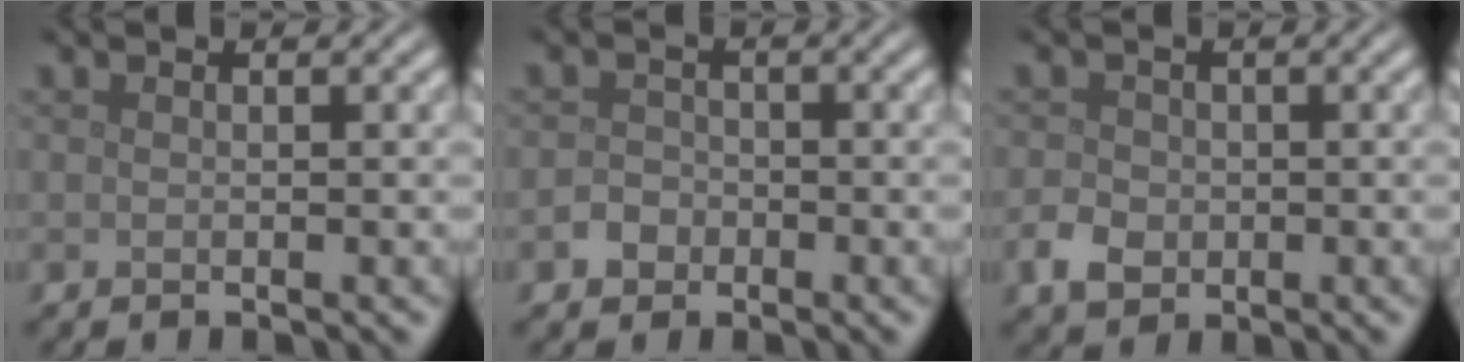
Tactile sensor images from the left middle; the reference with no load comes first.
{"total": 1.7, "force": [-0.8, 1.4, 0.5], "torque": [-0.002, 0.003, -0.018]}
{"total": 2.7, "force": [-0.9, 2.2, 1.3], "torque": [-0.022, 0.000, -0.019]}